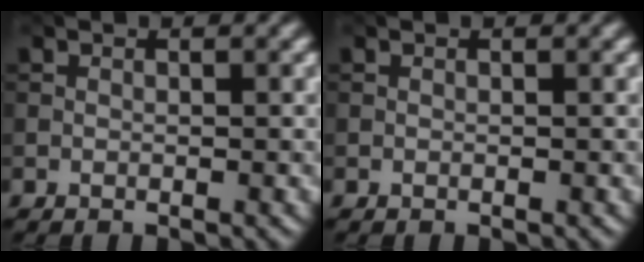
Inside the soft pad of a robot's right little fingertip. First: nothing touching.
{"total": 0.0}